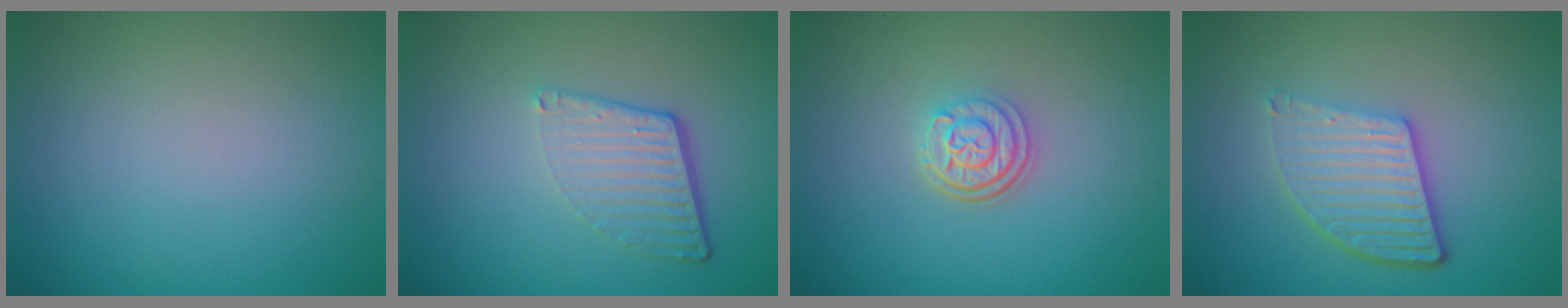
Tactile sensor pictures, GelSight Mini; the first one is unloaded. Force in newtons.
{"total": 4.2, "press": 2.7, "slide": 3.2}
{"total": 3.1, "press": 2.5, "slide": 1.8}
{"total": 5.1, "press": 3.7, "slide": 3.6}